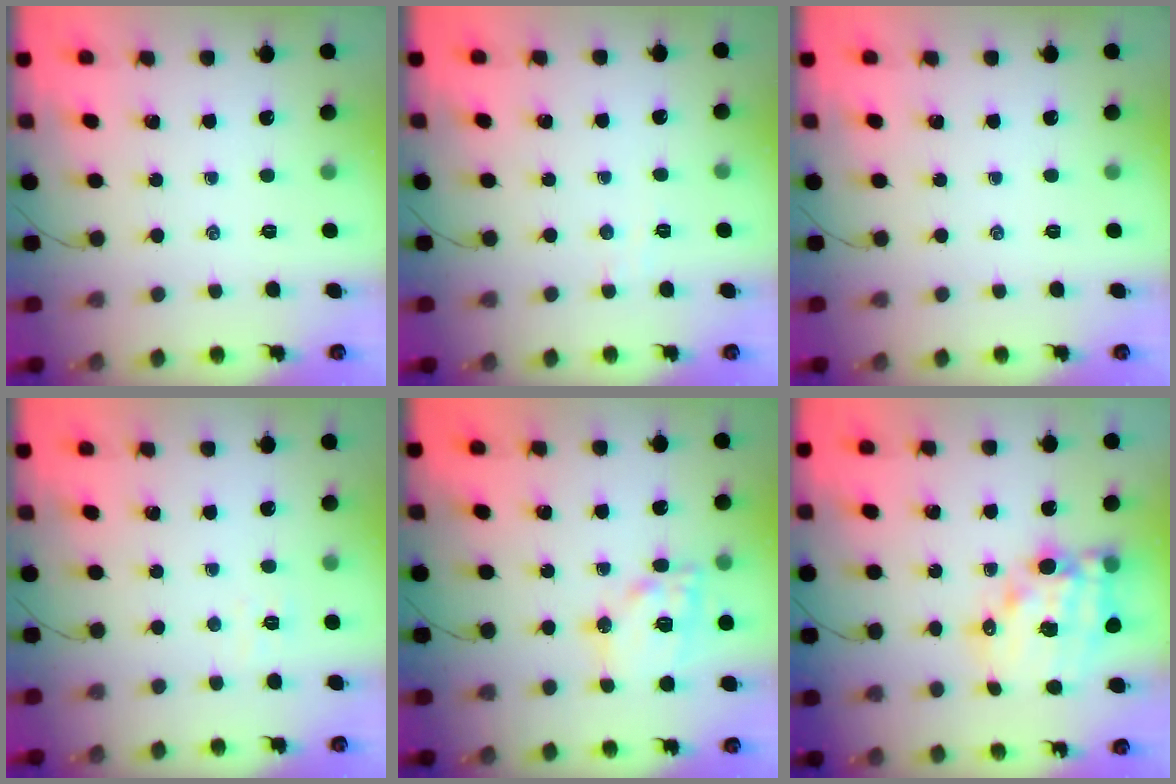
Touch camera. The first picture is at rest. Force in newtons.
{"total": 2.6, "press": 2.5, "slide": 0.7}
{"total": 0.0}
{"total": 3.6, "press": 3.5, "slide": 1.0}
{"total": 15.0, "press": 14.7, "slide": 2.8}
{"total": 15.4, "press": 14.9, "slide": 3.8}